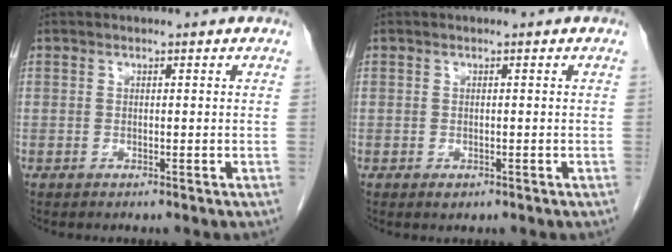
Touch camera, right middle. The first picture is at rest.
{"total": 0.8, "force": [-0.3, 0.5, 0.4], "torque": [-0.007, 0.001, 0.000]}